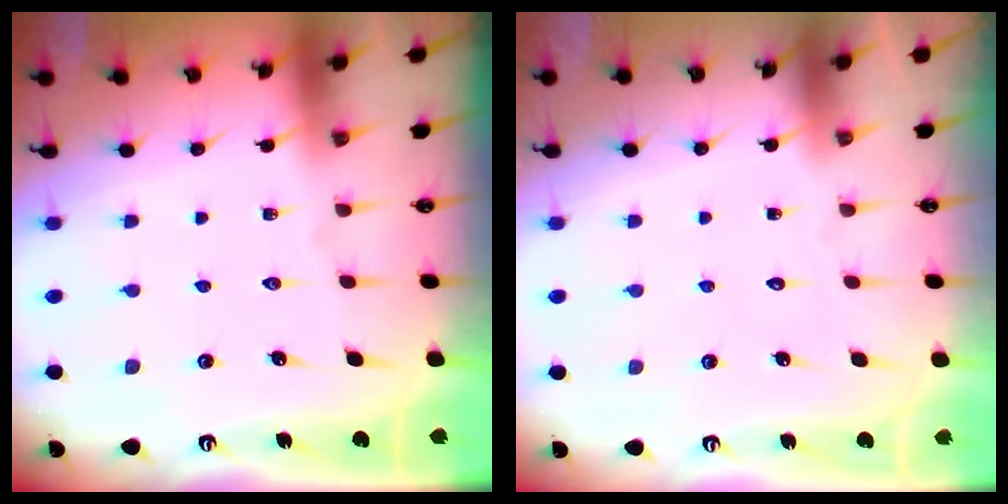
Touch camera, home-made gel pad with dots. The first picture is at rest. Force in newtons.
{"total": 1.6, "press": 1.6, "slide": 0.0}